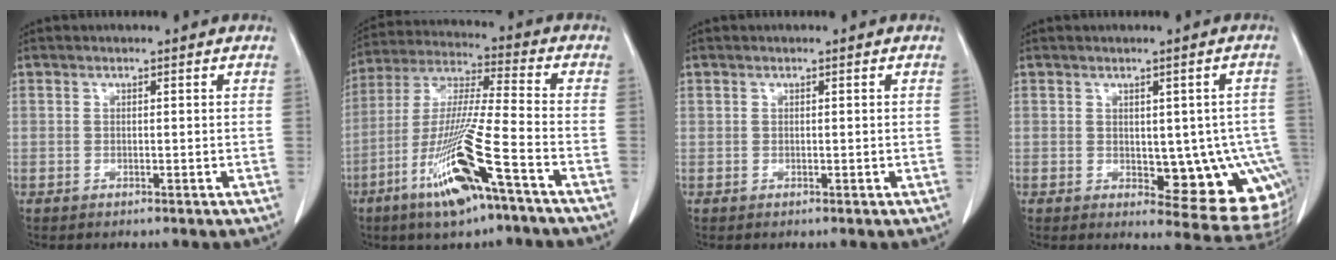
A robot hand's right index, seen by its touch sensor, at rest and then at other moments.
{"total": 16.0, "force": [-7.9, 0.9, 13.9], "torque": [-0.288, -0.024, -0.143]}
{"total": 0.0}
{"total": 11.9, "force": [-1.9, 4.6, 10.8], "torque": [-0.087, 0.005, -0.008]}